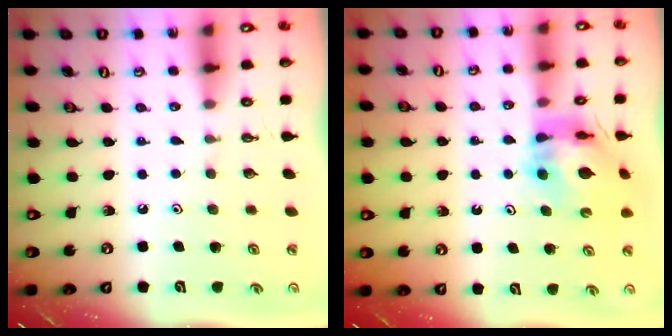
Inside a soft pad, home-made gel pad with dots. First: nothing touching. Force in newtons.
{"total": 10.8, "press": 10.8, "slide": 1.2}